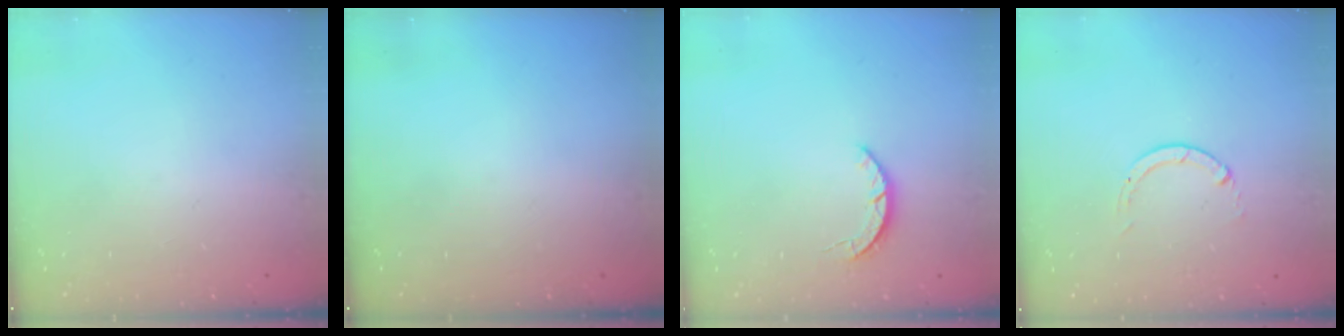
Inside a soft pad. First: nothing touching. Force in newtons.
{"total": 0.0}
{"total": 2.2, "press": 2.2, "slide": 0.4}
{"total": 0.0}